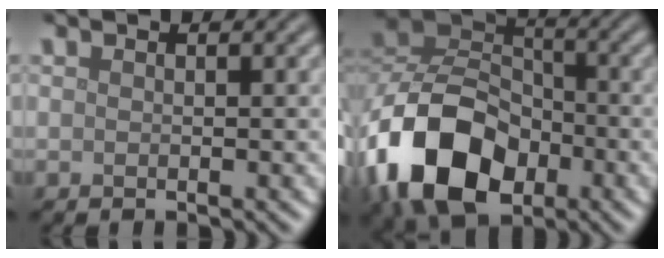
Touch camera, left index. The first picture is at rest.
{"total": 12.9, "force": [-5.8, 8.5, 7.8], "torque": [-0.166, -0.012, -0.116]}